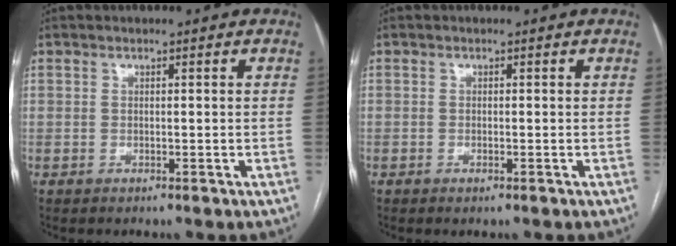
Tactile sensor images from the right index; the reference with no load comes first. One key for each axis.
{"total": 0.5, "fx": -0.3, "fy": 0.1, "fz": 0.4, "tx": -0.010, "ty": -0.003, "tz": -0.002}